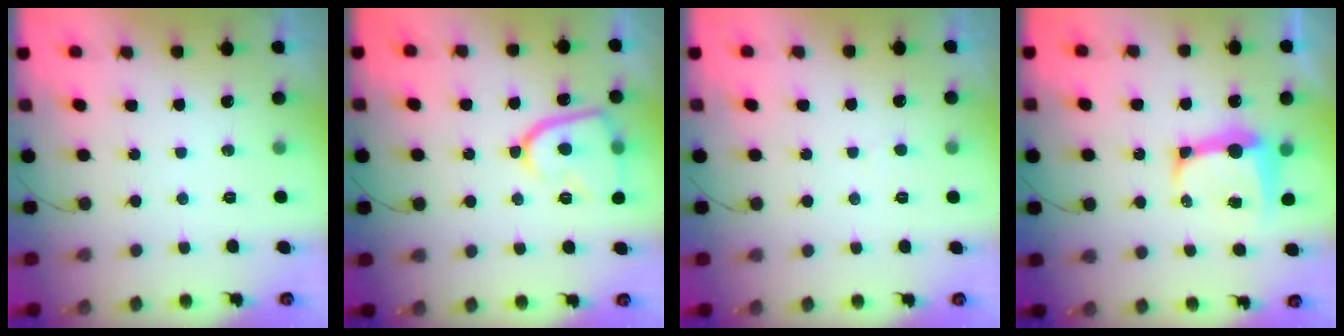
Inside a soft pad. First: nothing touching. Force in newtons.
{"total": 13.2, "press": 13.2, "slide": 1.4}
{"total": 3.8, "press": 3.8, "slide": 0.4}
{"total": 10.2, "press": 10.2, "slide": 1.3}